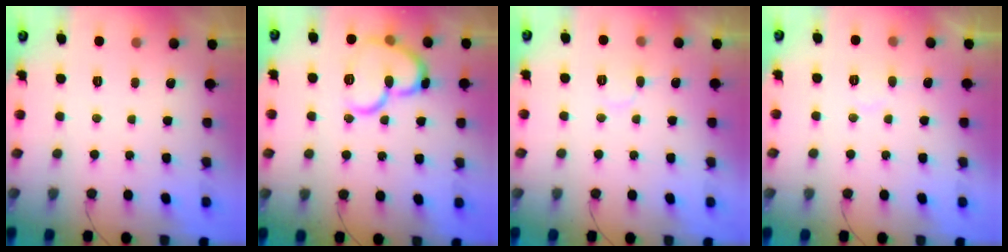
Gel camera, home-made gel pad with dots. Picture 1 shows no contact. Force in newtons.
{"total": 15.9, "press": 15.8, "slide": 1.7}
{"total": 6.7, "press": 6.6, "slide": 0.7}
{"total": 4.7, "press": 4.7, "slide": 0.5}